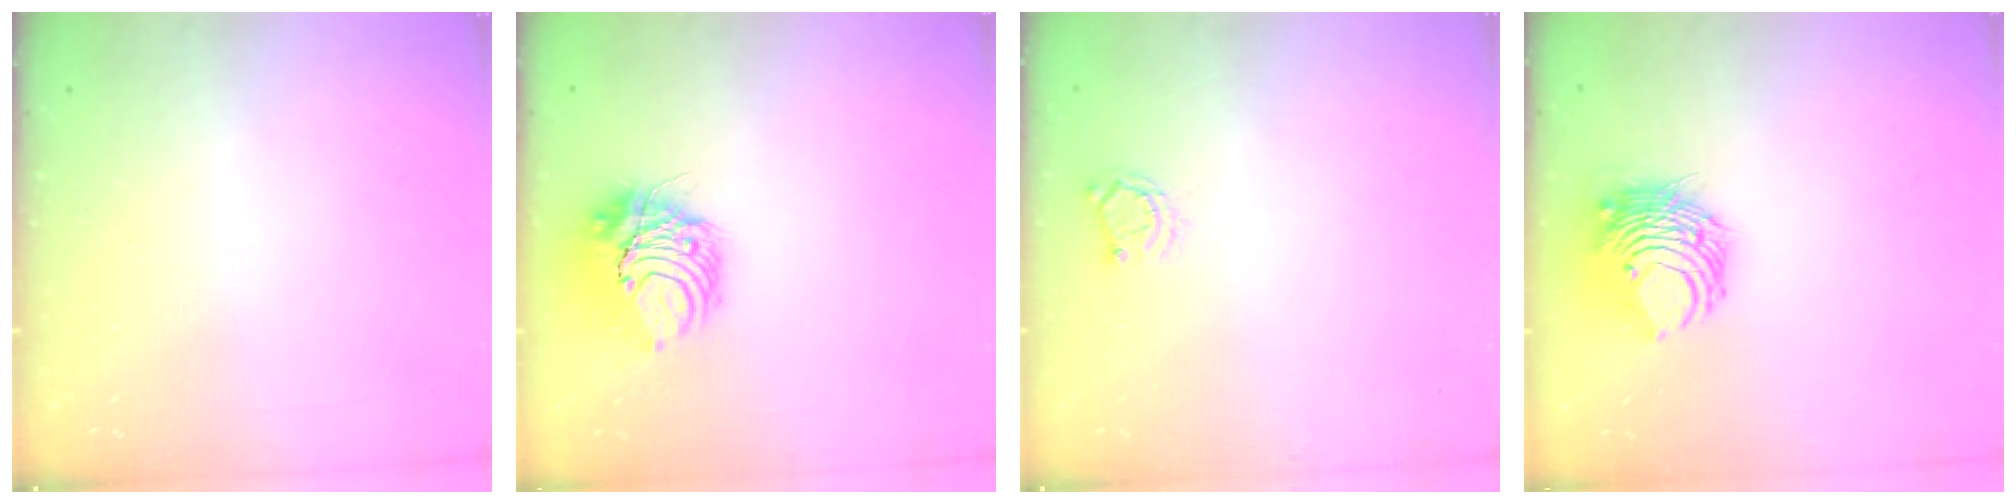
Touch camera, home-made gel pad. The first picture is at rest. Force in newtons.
{"total": 10.1, "press": 10.1, "slide": 0.3}
{"total": 3.2, "press": 3.2, "slide": 0.4}
{"total": 8.2, "press": 8.1, "slide": 0.7}